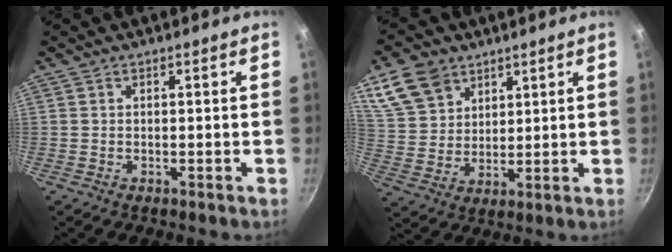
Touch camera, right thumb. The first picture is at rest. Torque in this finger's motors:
{"motor_torque": [-1.03, 0.86, 0.14, 0.15, 0.11]}